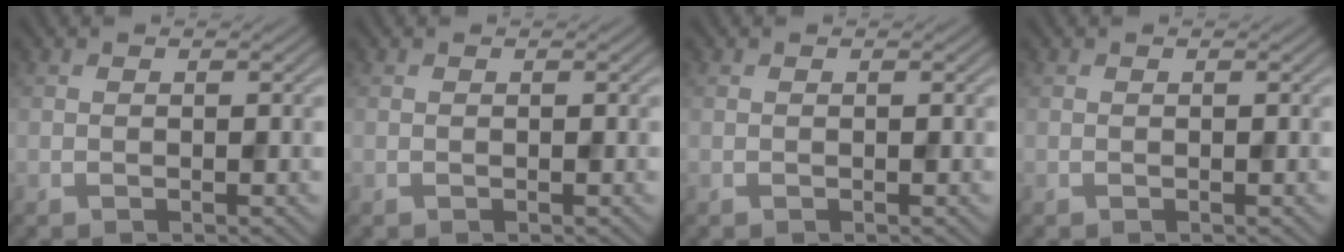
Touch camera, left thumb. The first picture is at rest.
{"total": 0.0}
{"total": 0.0}
{"total": 0.0}